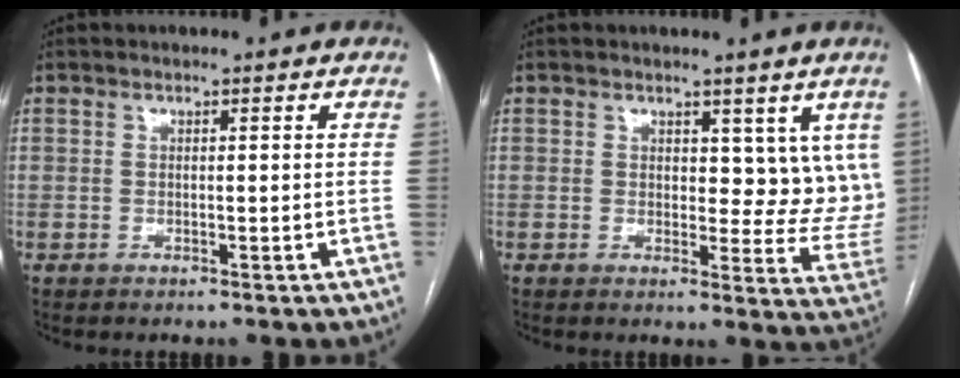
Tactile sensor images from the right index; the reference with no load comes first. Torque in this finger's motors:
{"motor_torque": [0.06, 0.07, -0.03, -0.01]}